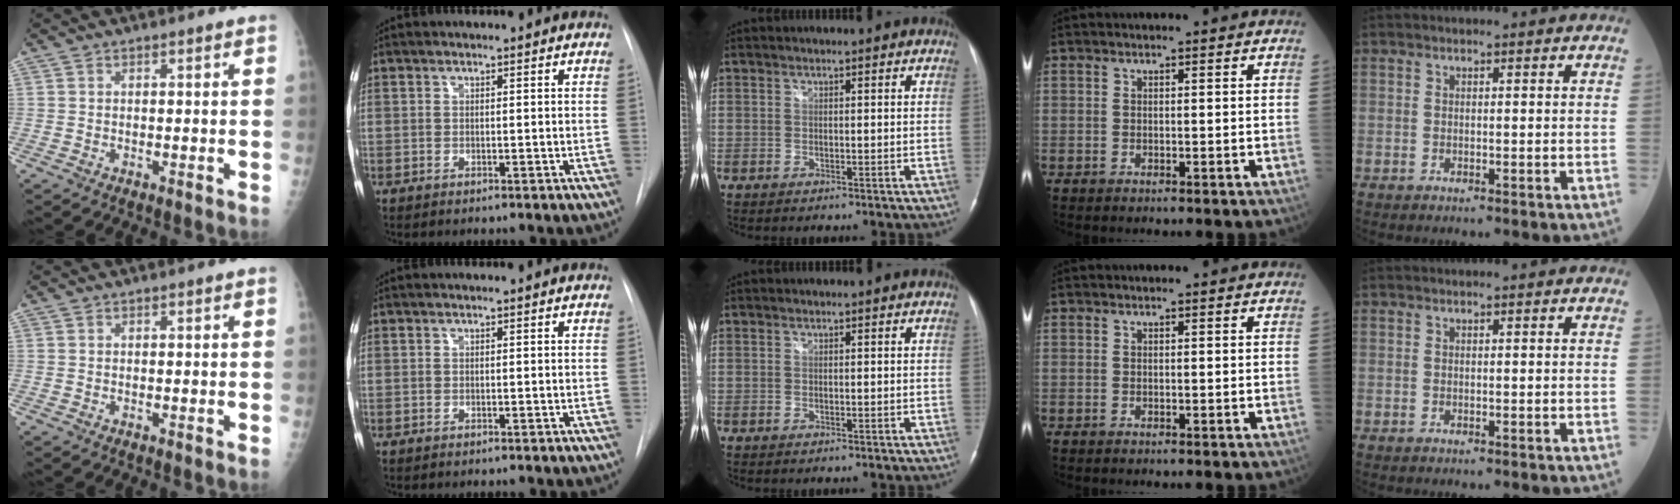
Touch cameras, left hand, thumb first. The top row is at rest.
{}